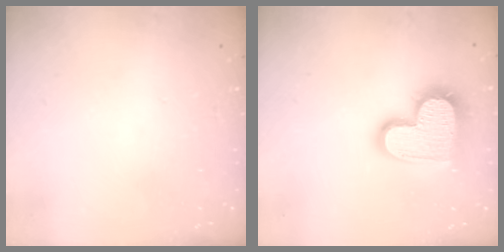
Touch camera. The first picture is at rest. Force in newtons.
{"total": 18.4, "press": 18.4, "slide": 1.0}